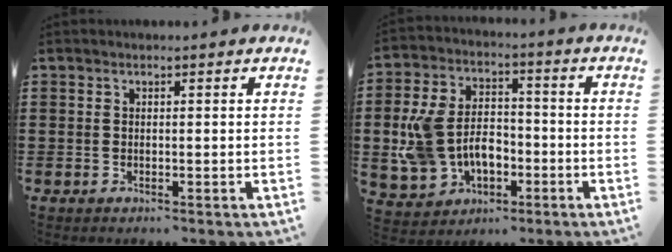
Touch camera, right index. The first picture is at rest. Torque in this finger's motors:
{"motor_torque": [1.32, -0.81, 0.49, 0.21]}